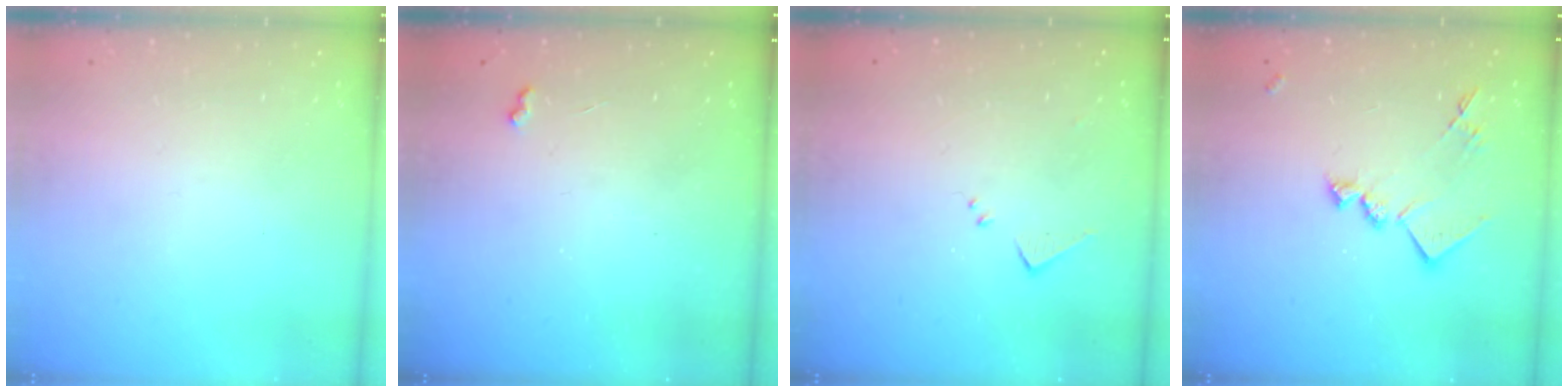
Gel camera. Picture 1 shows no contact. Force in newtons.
{"total": 3.9, "press": 3.8, "slide": 0.5}
{"total": 5.9, "press": 5.8, "slide": 0.7}
{"total": 13.5, "press": 13.5, "slide": 0.6}